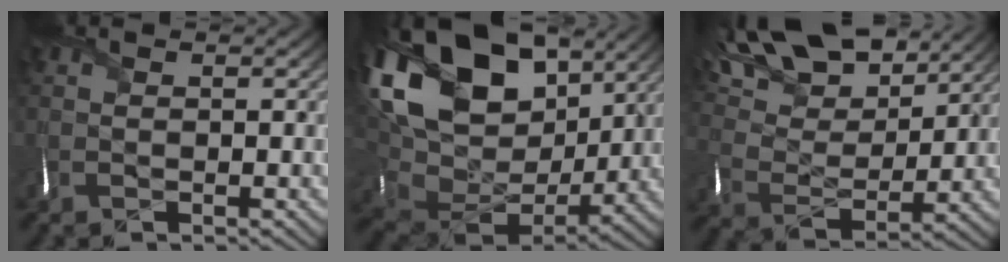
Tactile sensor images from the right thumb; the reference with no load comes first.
{"total": 21.1, "force": [7.8, 14.3, 13.5], "torque": [-0.310, 0.008, 0.160]}
{"total": 16.4, "force": [11.5, 7.2, 9.1], "torque": [-0.219, 0.038, 0.165]}